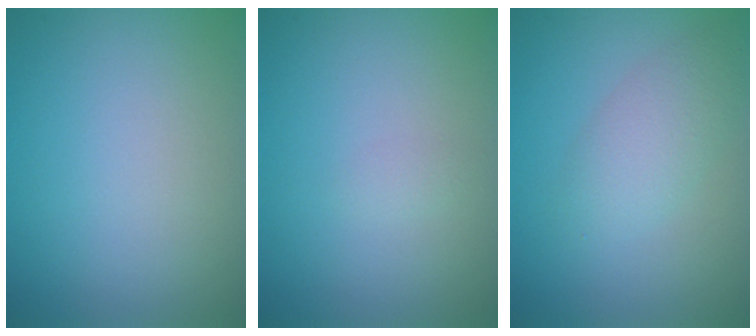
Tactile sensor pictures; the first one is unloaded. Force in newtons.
{"total": 0.5, "press": 0.5, "slide": 0.0}
{"total": 2.9, "press": 2.8, "slide": 0.3}